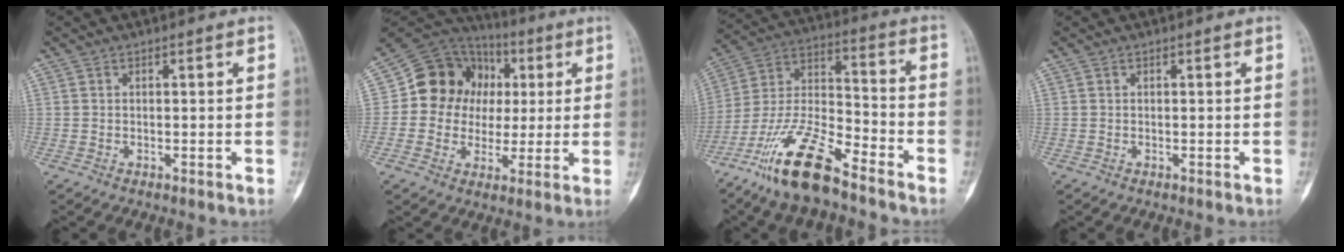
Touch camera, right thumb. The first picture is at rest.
{"total": 15.4, "force": [1.9, 13.5, 7.2], "torque": [-0.077, 0.026, 0.031]}
{"total": 16.3, "force": [-11.6, 4.7, 10.6], "torque": [-0.202, 0.069, -0.218]}
{"total": 0.0}